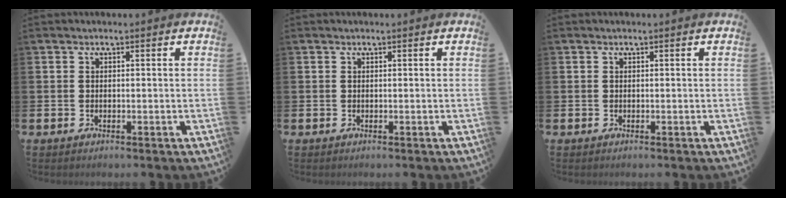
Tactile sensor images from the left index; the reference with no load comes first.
{"total": 0.0}
{"total": 0.0}